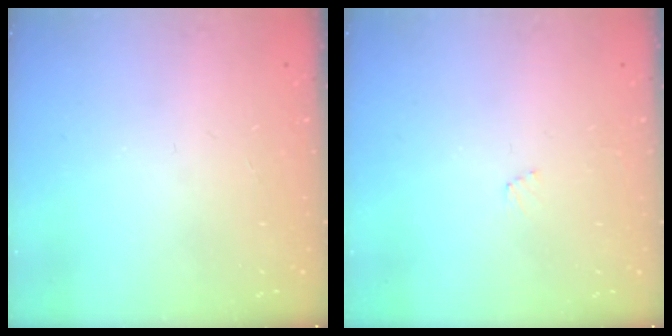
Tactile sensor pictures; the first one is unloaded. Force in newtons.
{"total": 3.6, "press": 3.6, "slide": 0.3}